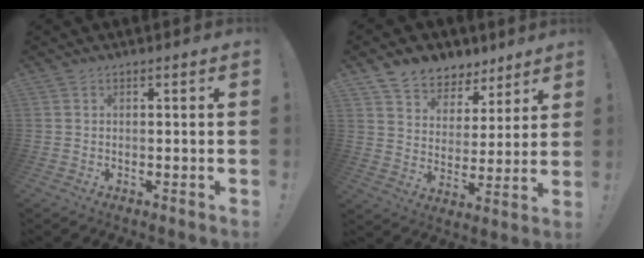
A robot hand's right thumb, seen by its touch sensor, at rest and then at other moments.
{"total": 8.2, "force": [6.2, 5.3, 1.1], "torque": [-0.022, -0.051, 0.122]}